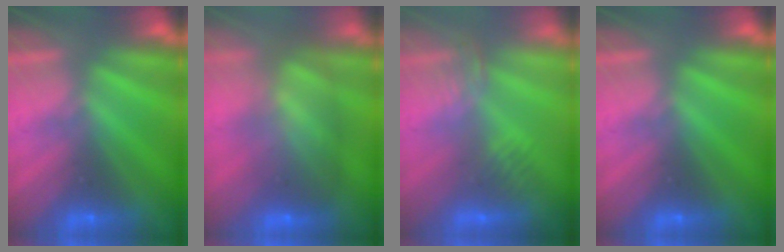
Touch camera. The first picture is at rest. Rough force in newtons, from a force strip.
{"total": 8.4}
{"total": 2.9}
{"total": 0.0}